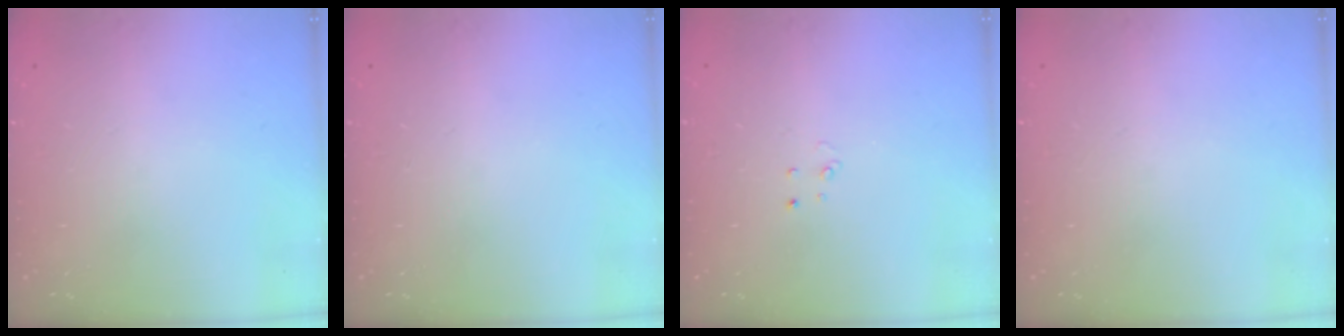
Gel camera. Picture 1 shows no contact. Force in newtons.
{"total": 0.0}
{"total": 2.6, "press": 2.6, "slide": 0.2}
{"total": 0.0}